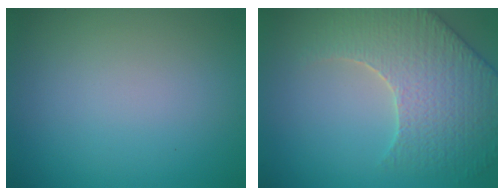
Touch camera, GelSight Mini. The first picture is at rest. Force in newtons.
{"total": 6.0, "press": 5.4, "slide": 2.7}